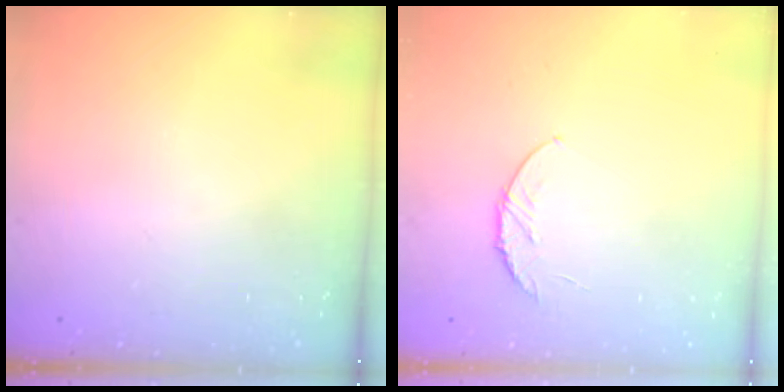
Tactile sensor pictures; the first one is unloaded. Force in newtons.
{"total": 5.7, "press": 5.7, "slide": 0.7}